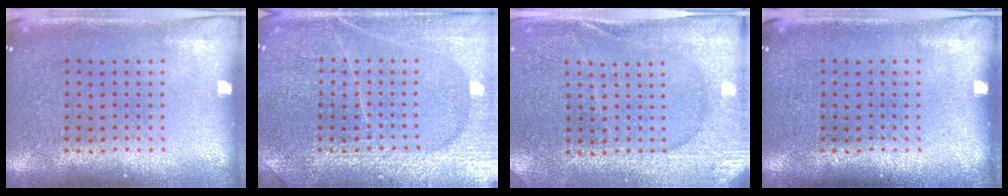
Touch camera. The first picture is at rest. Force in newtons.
{"total": 3.7, "press": 3.7, "slide": 0.3}
{"total": 2.7, "press": 2.7, "slide": 0.2}
{"total": 0.0}